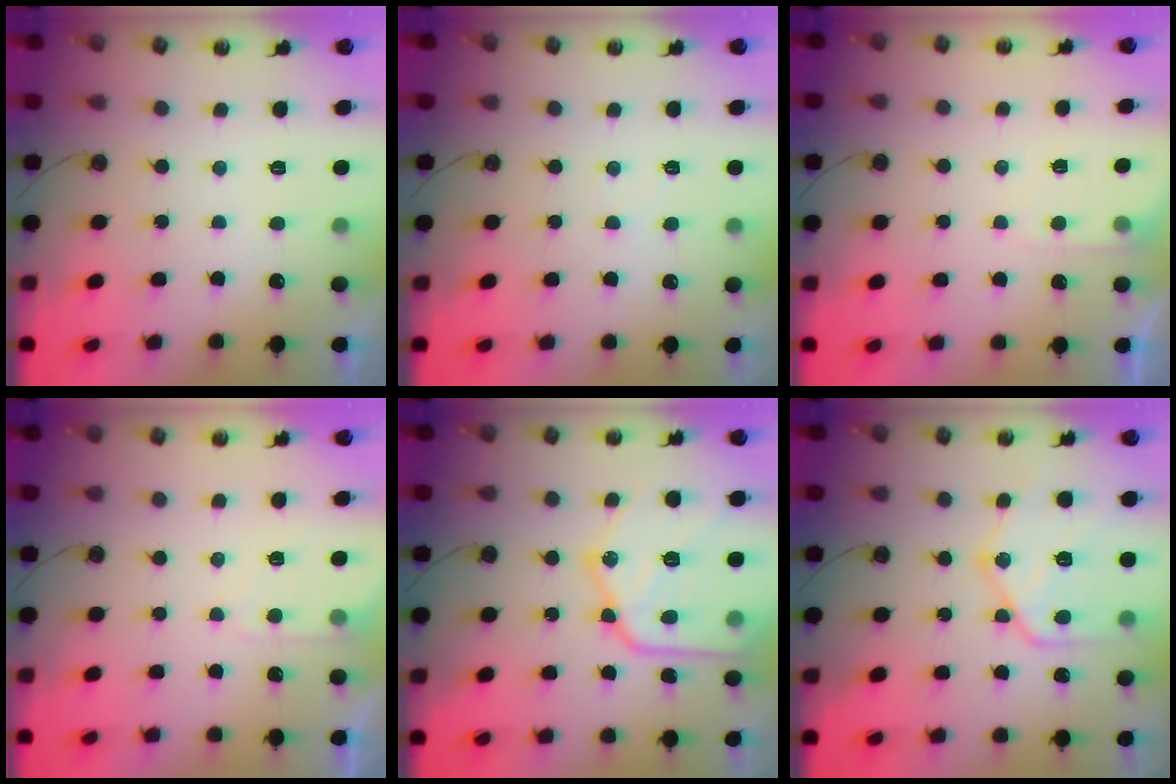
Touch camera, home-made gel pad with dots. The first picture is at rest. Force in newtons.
{"total": 2.7, "press": 2.6, "slide": 0.5}
{"total": 4.6, "press": 4.6, "slide": 0.6}
{"total": 4.8, "press": 4.8, "slide": 0.6}
{"total": 23.6, "press": 23.5, "slide": 2.3}
{"total": 18.8, "press": 18.7, "slide": 1.5}